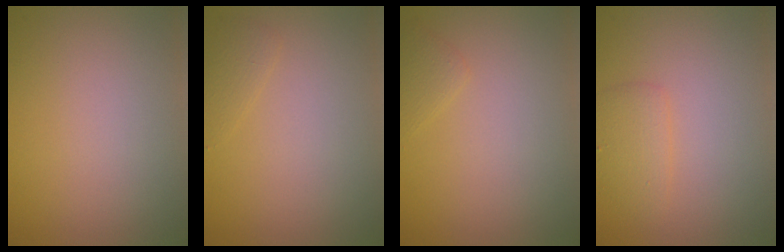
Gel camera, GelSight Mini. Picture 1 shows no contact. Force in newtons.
{"total": 0.9, "press": 0.9, "slide": 0.1}
{"total": 0.9, "press": 0.9, "slide": 0.1}
{"total": 1.7, "press": 1.7, "slide": 0.1}